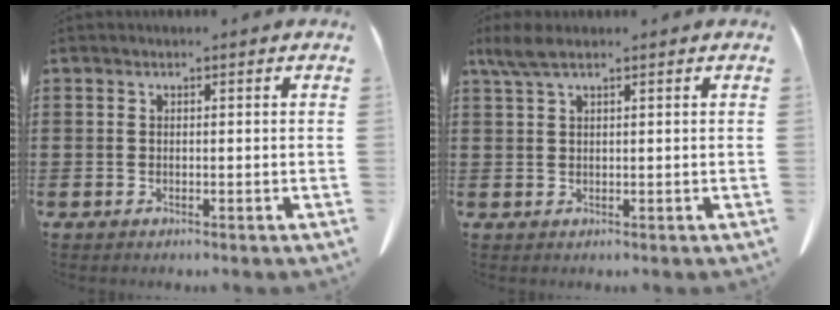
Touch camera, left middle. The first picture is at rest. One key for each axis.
{"total": 3.1, "fx": 1.9, "fy": 0.7, "fz": 2.3, "tx": -0.050, "ty": 0.002, "tz": 0.036}